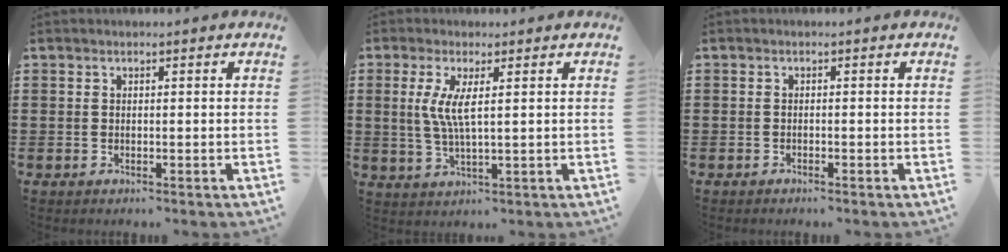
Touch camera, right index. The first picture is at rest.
{"total": 5.0, "force": [1.0, 0.9, 4.8], "torque": [-0.110, -0.008, 0.012]}
{"total": 0.7, "force": [-0.7, 0.1, 0.1], "torque": [-0.003, -0.002, -0.013]}